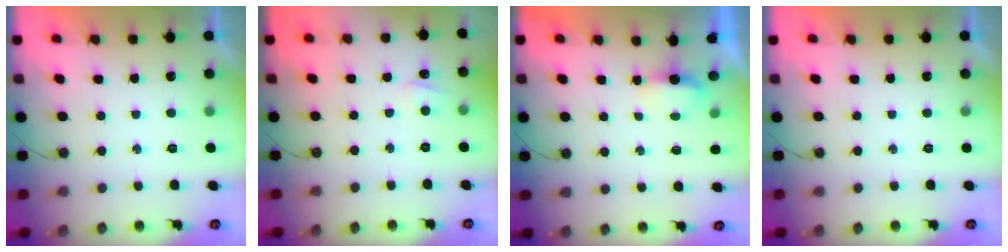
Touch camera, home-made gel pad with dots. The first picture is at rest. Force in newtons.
{"total": 3.1, "press": 3.0, "slide": 0.4}
{"total": 3.0, "press": 2.9, "slide": 0.6}
{"total": 0.0}